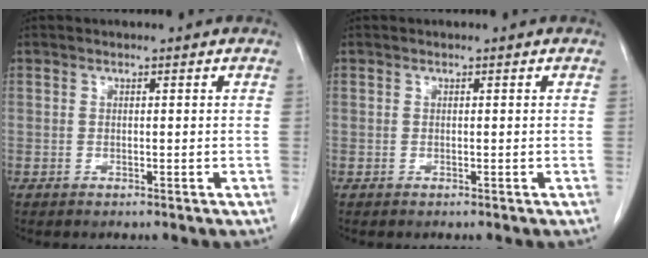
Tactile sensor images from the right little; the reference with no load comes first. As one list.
[{"total": 0.0}]